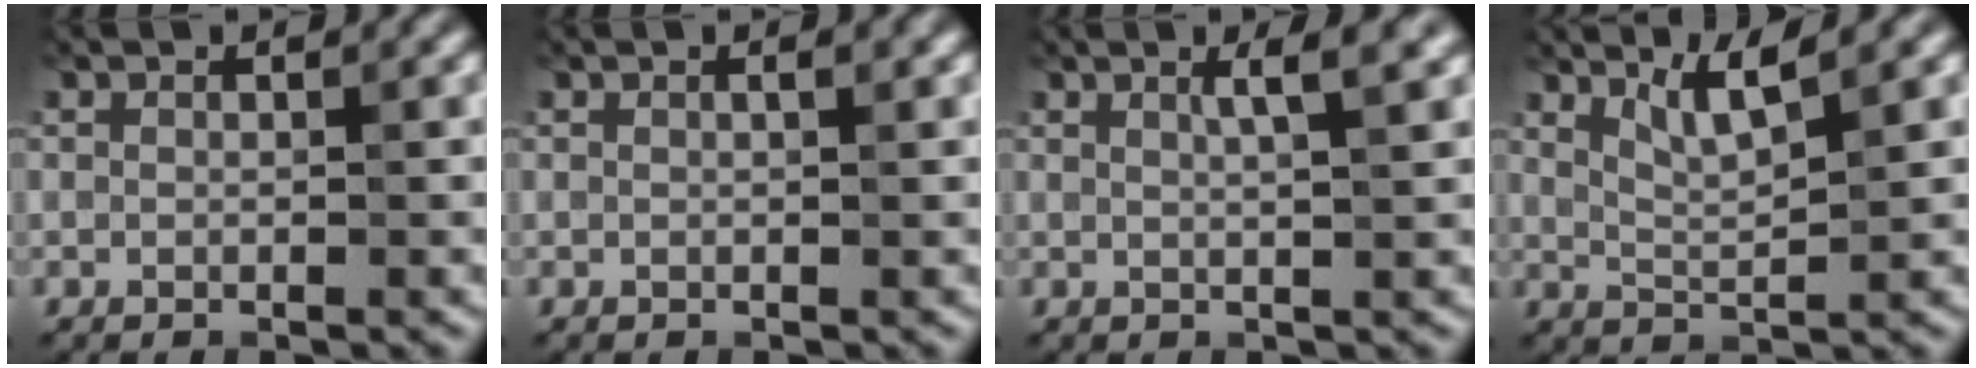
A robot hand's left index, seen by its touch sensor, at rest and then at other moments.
{"total": 0.7, "force": [0.2, 0.2, 0.7], "torque": [-0.014, 0.000, 0.000]}
{"total": 2.4, "force": [0.9, 0.6, 2.1], "torque": [-0.026, 0.006, 0.010]}
{"total": 2.8, "force": [1.8, 0.5, 2.1], "torque": [-0.040, -0.005, 0.041]}